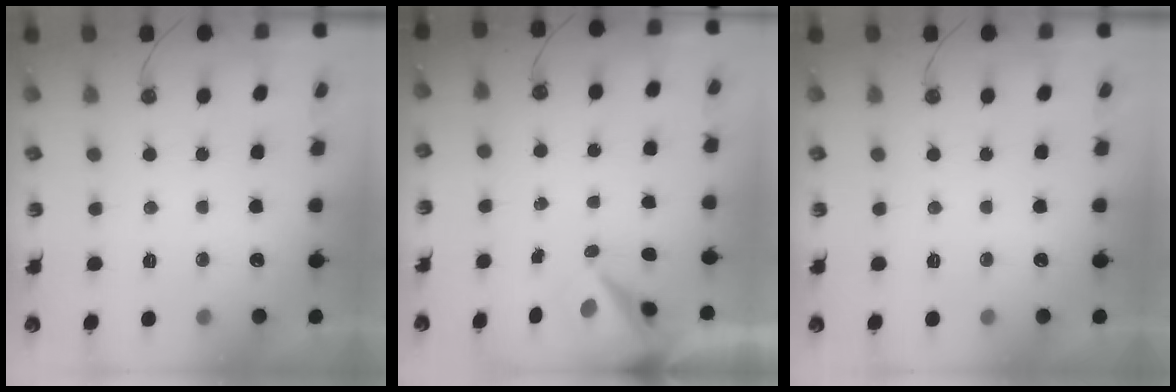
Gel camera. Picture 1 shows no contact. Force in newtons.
{"total": 8.6, "press": 8.6, "slide": 1.1}
{"total": 0.0}